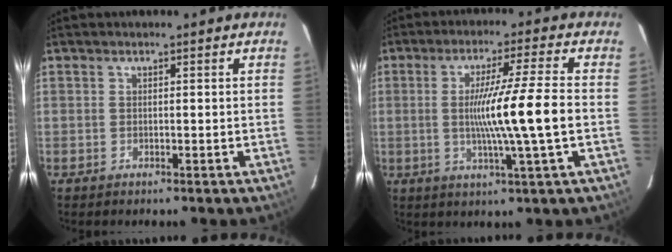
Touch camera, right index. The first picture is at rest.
{"total": 10.9, "force": [-0.9, -1.7, 10.7], "torque": [-0.192, -0.011, -0.012]}